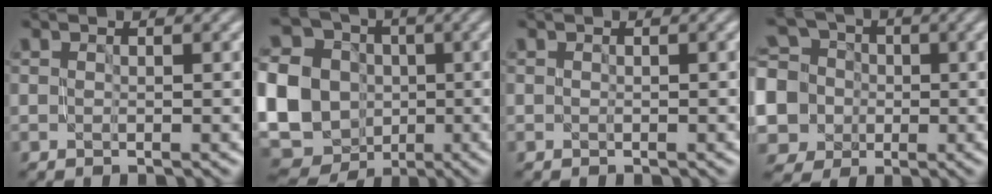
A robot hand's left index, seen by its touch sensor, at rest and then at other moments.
{"total": 17.3, "force": [-1.7, 15.4, 7.6], "torque": [-0.190, -0.002, -0.063]}
{"total": 0.0}
{"total": 9.5, "force": [-1.3, 8.8, 3.4], "torque": [-0.095, 0.014, -0.056]}